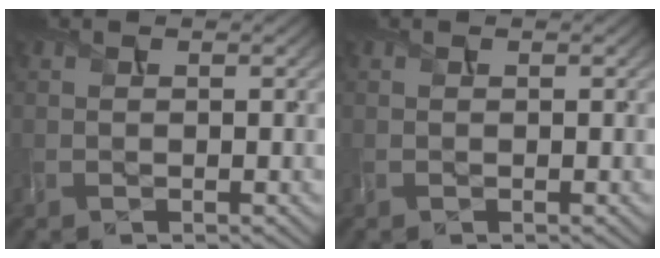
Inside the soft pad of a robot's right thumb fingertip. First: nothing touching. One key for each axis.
{"total": 0.0}